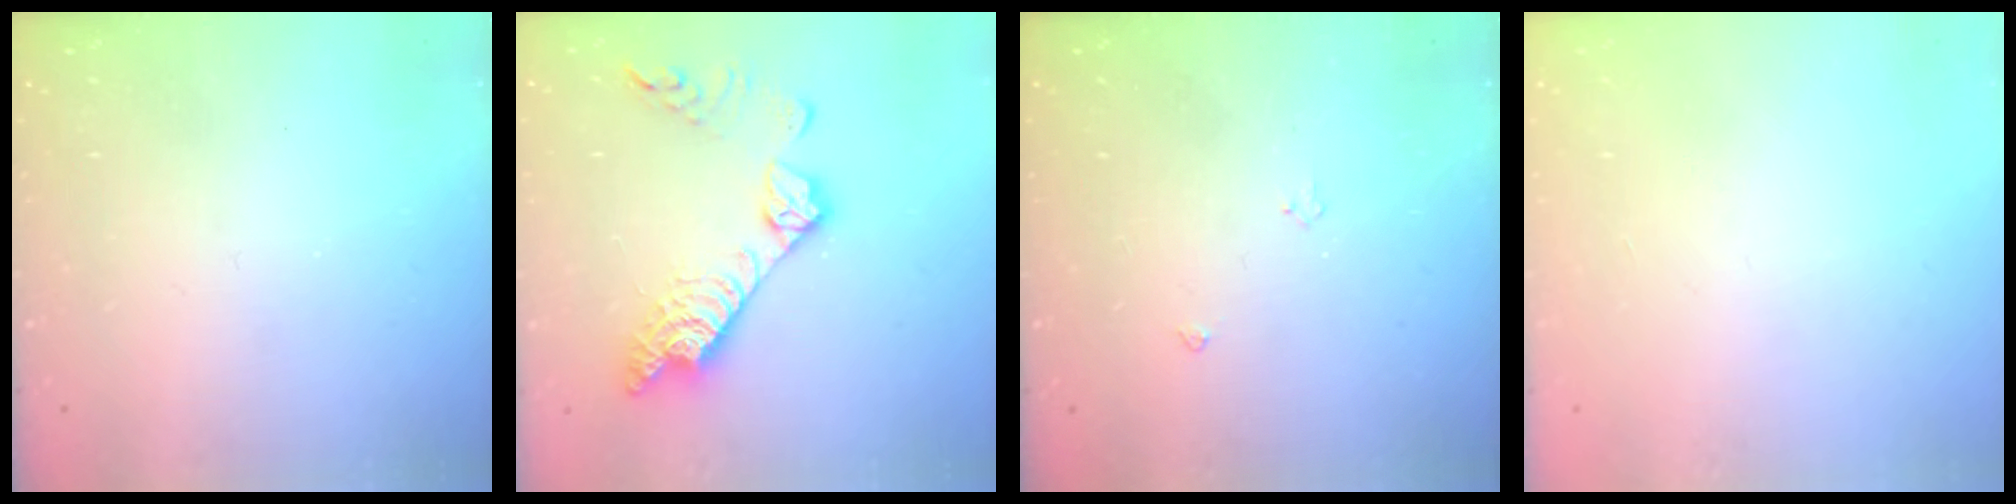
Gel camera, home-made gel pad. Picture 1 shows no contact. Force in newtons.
{"total": 15.3, "press": 15.3, "slide": 0.8}
{"total": 3.0, "press": 2.9, "slide": 0.5}
{"total": 0.0}